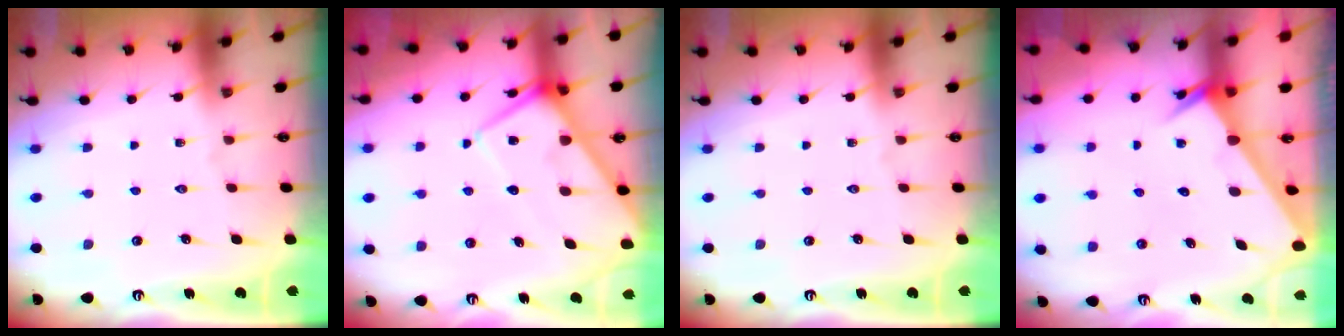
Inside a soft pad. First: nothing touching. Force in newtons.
{"total": 11.8, "press": 11.8, "slide": 1.2}
{"total": 0.0}
{"total": 2.3, "press": 2.3, "slide": 0.1}